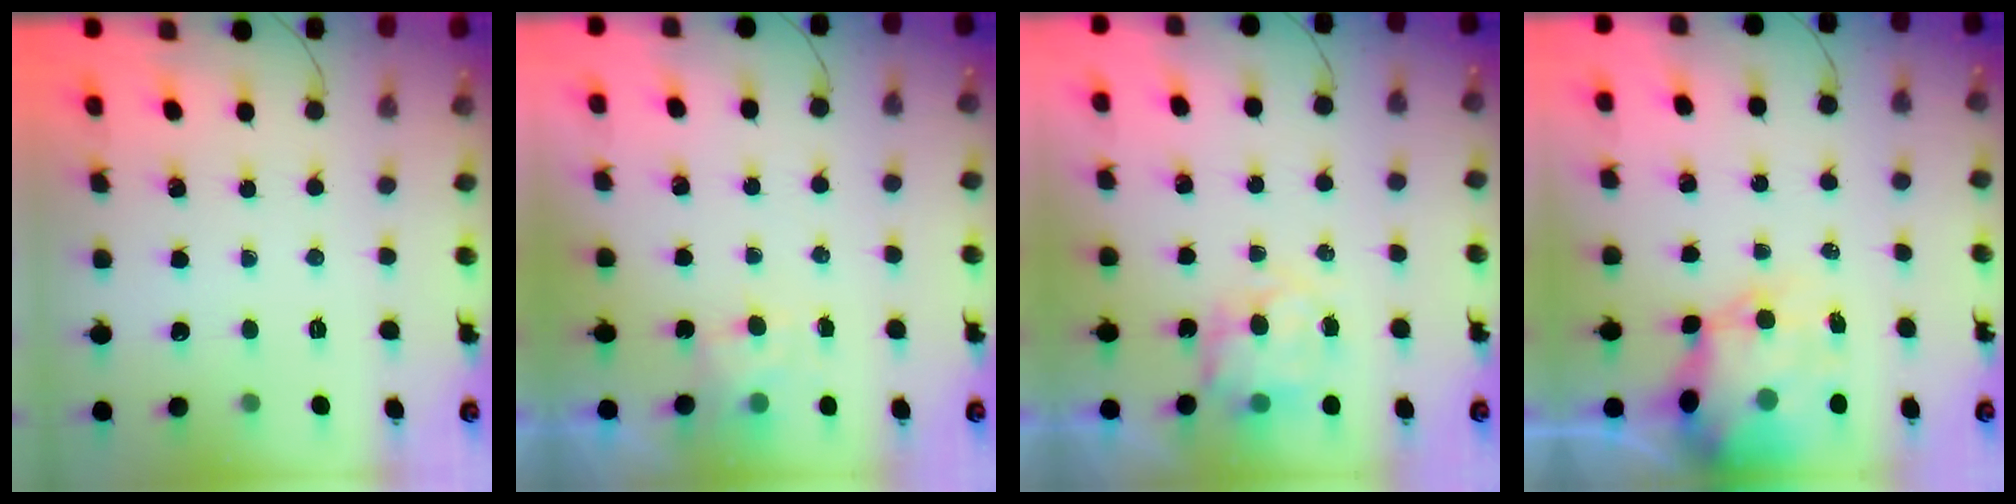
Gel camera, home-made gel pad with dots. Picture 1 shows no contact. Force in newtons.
{"total": 4.4, "press": 4.2, "slide": 1.2}
{"total": 7.9, "press": 7.8, "slide": 1.1}
{"total": 6.9, "press": 6.5, "slide": 2.4}